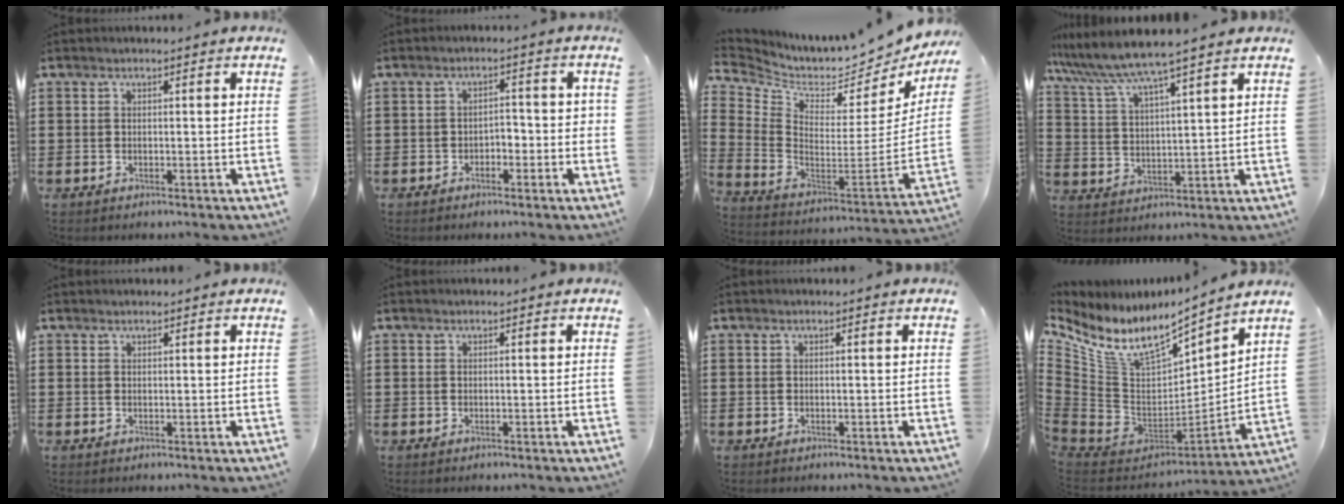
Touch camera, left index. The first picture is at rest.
{"total": 2.3, "force": [-1.6, 1.2, 1.1], "torque": [-0.024, 0.005, -0.036]}
{"total": 3.9, "force": [3.4, 1.5, 1.1], "torque": [-0.052, -0.054, 0.050]}
{"total": 6.4, "force": [5.5, -0.4, 3.3], "torque": [-0.085, -0.028, 0.092]}
{"total": 0.5, "force": [0.5, 0.1, 0.1], "torque": [-0.003, 0.001, 0.010]}
{"total": 0.0}
{"total": 0.0}
{"total": 11.2, "force": [7.3, 4.7, 7.0], "torque": [-0.172, -0.053, 0.131]}